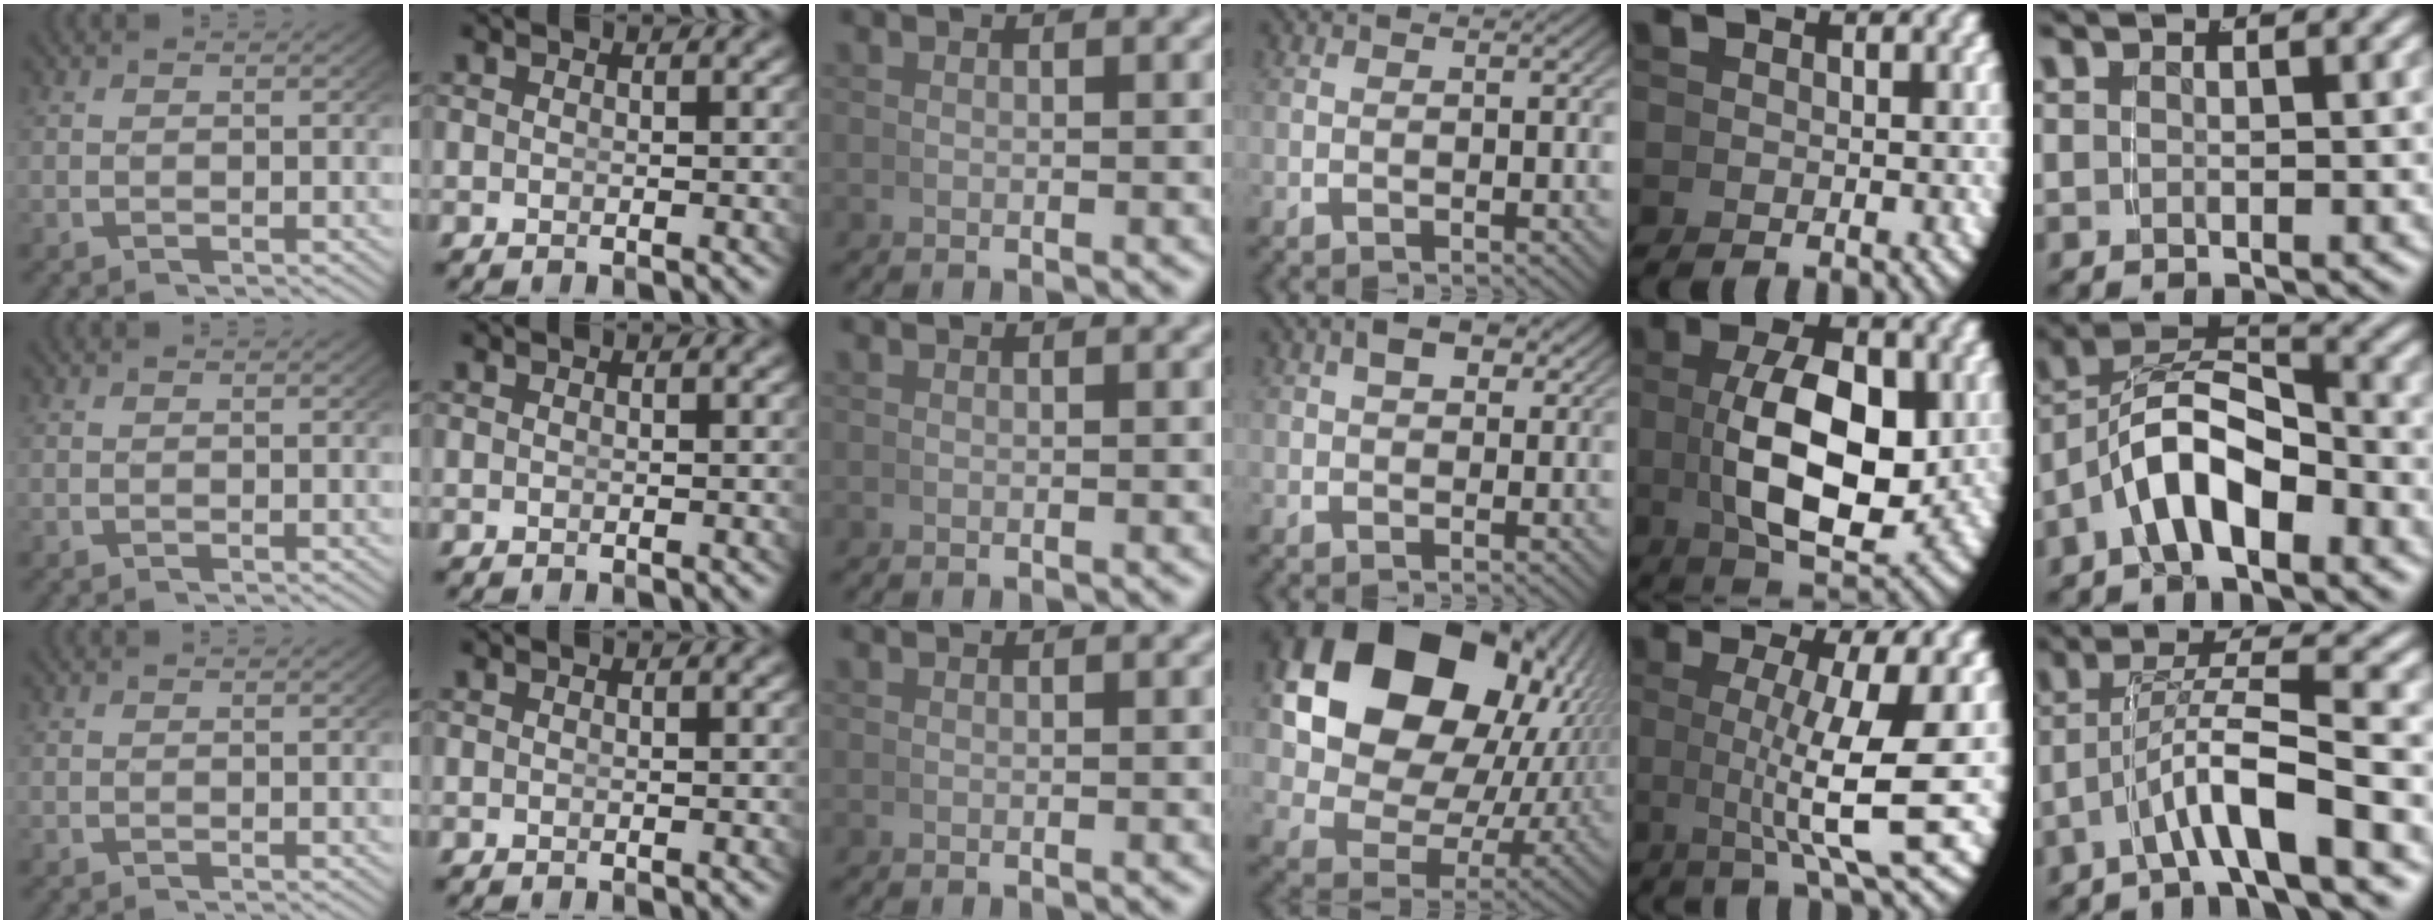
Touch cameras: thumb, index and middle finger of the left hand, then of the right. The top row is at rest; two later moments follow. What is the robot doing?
{"motion": "grasp_and_lifting", "object": "whiteboard"}